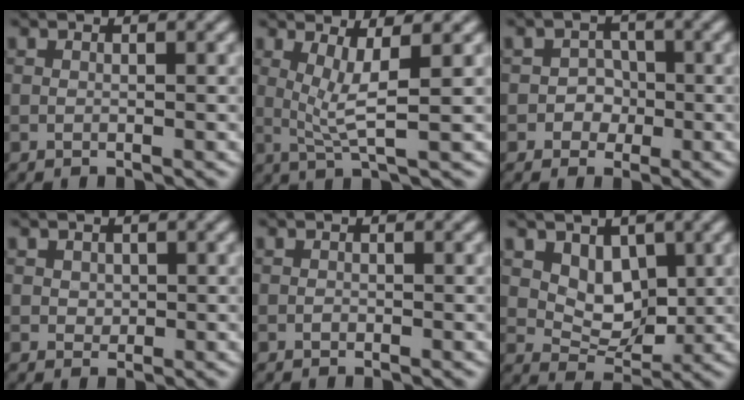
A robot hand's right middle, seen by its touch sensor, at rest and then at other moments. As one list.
[{"total": 3.5, "force": [0.7, 0.6, 3.4], "torque": [-0.070, -0.008, 0.019]}, {"total": 2.4, "force": [-0.6, 2.3, 0.5], "torque": [0.020, 0.005, -0.025]}, {"total": 1.0, "force": [0.3, 0.9, 0.3], "torque": [-0.005, -0.002, 0.008]}, {"total": 0.0}, {"total": 4.0, "force": [1.4, 2.9, 2.4], "torque": [-0.043, -0.016, 0.024]}]